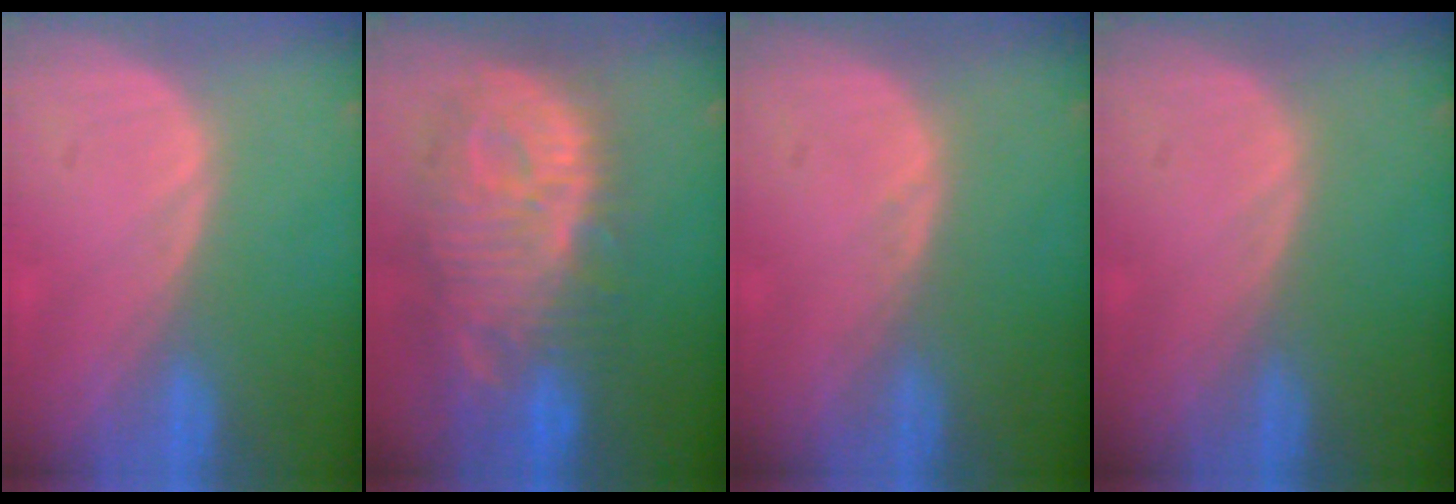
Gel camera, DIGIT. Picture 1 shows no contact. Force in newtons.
{"total": 13.3, "press": 11.6, "slide": 6.5}
{"total": 0.5, "press": 0.5, "slide": 0.0}
{"total": 0.0}